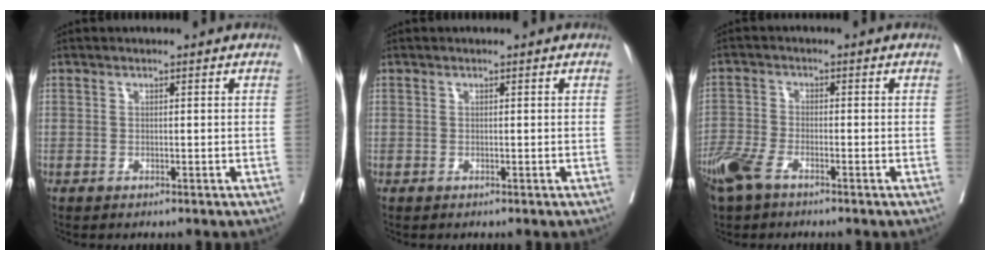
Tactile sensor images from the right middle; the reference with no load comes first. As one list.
[{"total": 0.0}, {"total": 6.3, "force": [-4.4, 2.1, 3.9], "torque": [-0.092, -0.009, -0.087]}]